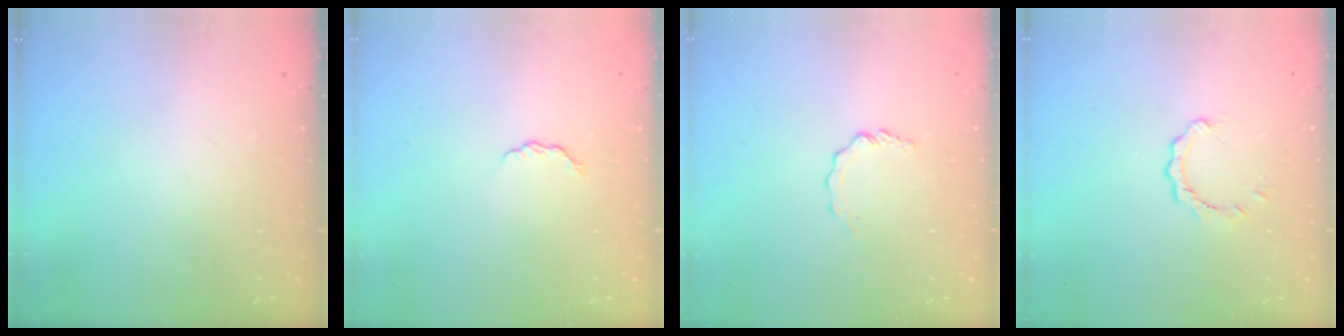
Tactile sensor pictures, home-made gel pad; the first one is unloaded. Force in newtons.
{"total": 3.3, "press": 3.3, "slide": 0.5}
{"total": 2.9, "press": 2.9, "slide": 0.3}
{"total": 2.6, "press": 2.6, "slide": 0.3}